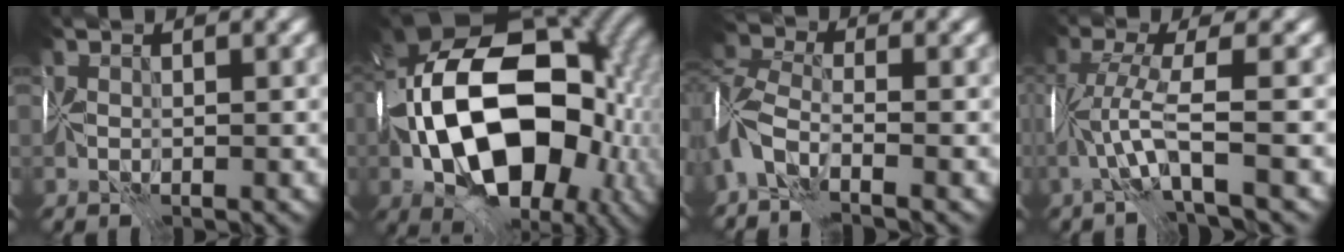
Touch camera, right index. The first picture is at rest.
{"total": 17.9, "force": [-1.7, 12.0, 13.2], "torque": [-0.230, 0.008, -0.028]}
{"total": 4.7, "force": [-3.0, 2.1, 2.9], "torque": [-0.061, 0.008, -0.071]}
{"total": 4.0, "force": [-1.2, -0.1, 3.8], "torque": [-0.082, 0.011, -0.029]}